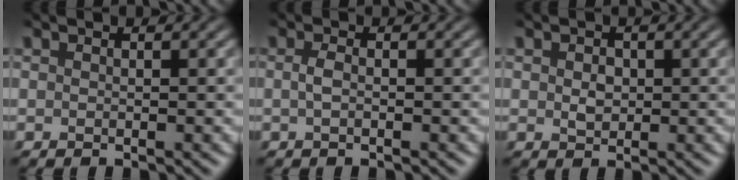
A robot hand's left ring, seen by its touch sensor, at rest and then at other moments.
{"total": 1.0, "force": [-0.2, 0.3, 0.9], "torque": [-0.023, -0.001, -0.005]}
{"total": 1.3, "force": [0.2, 1.0, 0.8], "torque": [-0.015, -0.001, 0.003]}